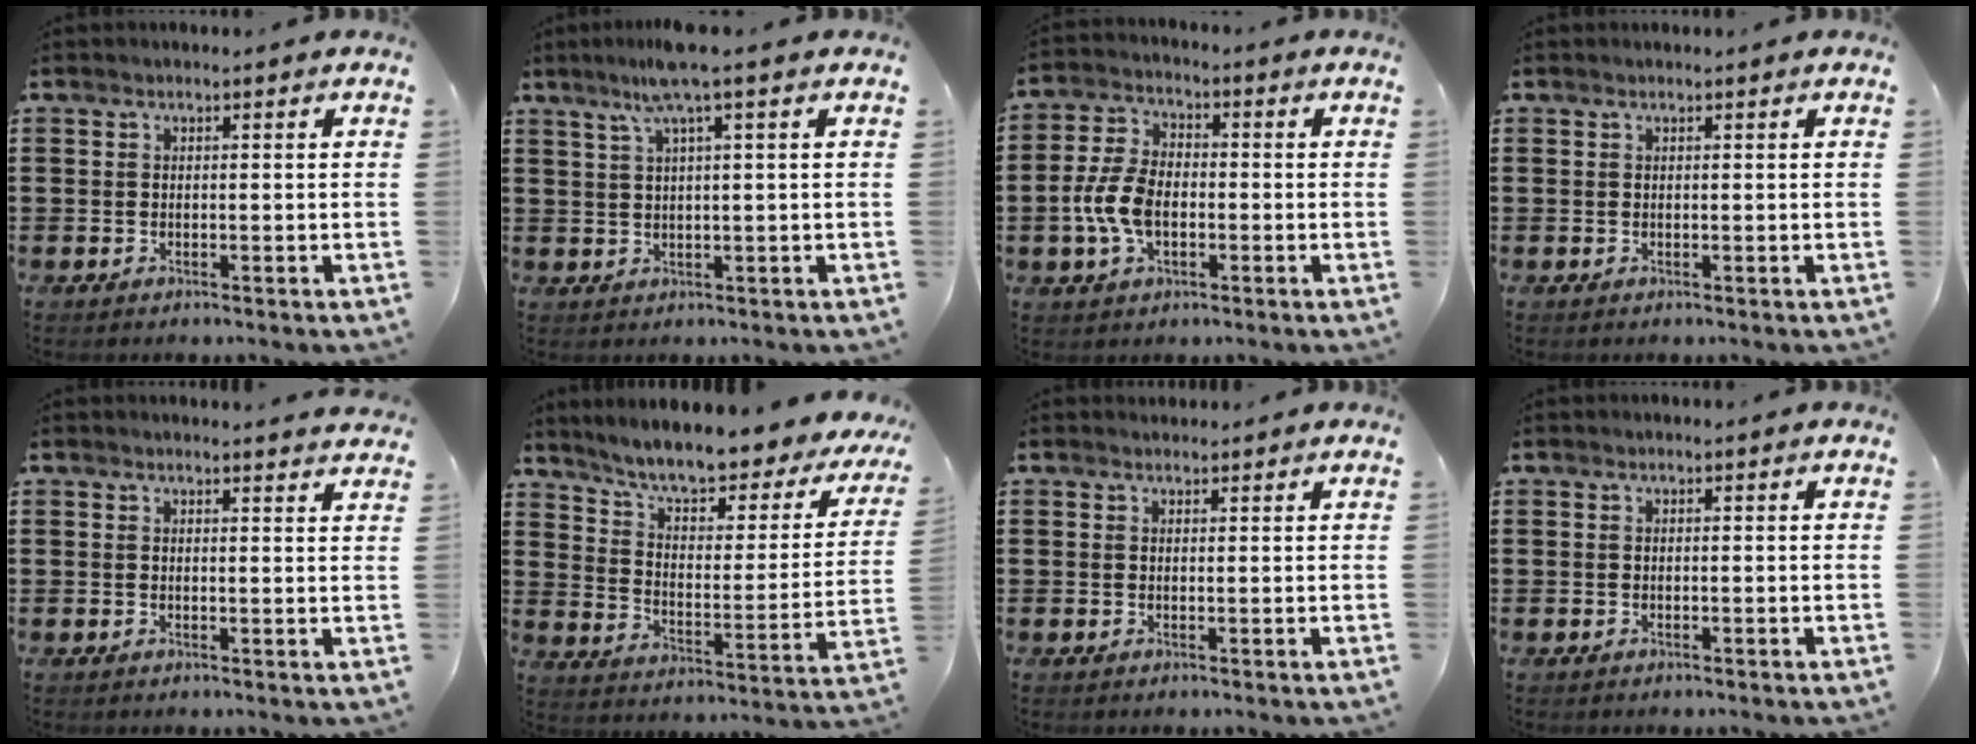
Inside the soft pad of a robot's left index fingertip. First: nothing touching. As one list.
[{"total": 5.7, "force": [3.1, -0.4, 4.8], "torque": [-0.099, 0.006, 0.051]}, {"total": 7.2, "force": [-1.6, 4.3, 5.5], "torque": [-0.145, -0.003, -0.039]}, {"total": 0.0}, {"total": 2.0, "force": [1.9, -0.2, 0.3], "torque": [-0.002, -0.008, 0.036]}, {"total": 7.1, "force": [6.0, 0.6, 3.6], "torque": [-0.087, -0.049, 0.097]}, {"total": 1.0, "force": [1.0, 0.3, 0.1], "torque": [-0.003, 0.001, 0.019]}, {"total": 0.0}]